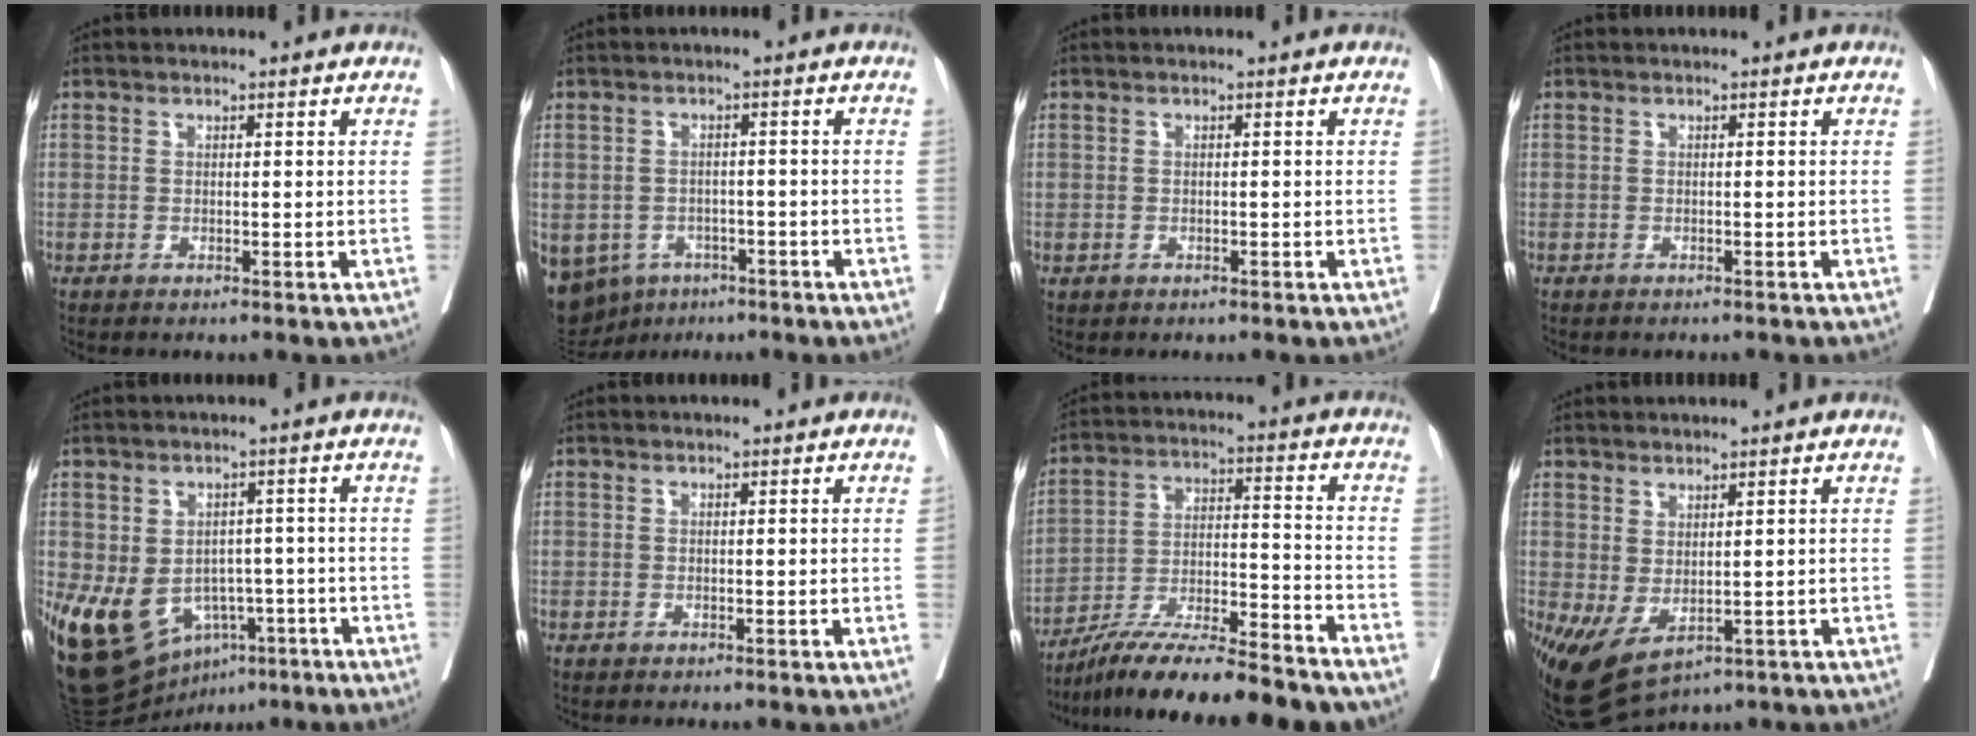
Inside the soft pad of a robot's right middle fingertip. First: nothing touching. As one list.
[{"total": 17.3, "force": [-8.3, 13.5, 6.8], "torque": [-0.215, -0.004, -0.107]}, {"total": 0.5, "force": [-0.2, 0.5, 0.1], "torque": [-0.003, 0.003, 0.000]}, {"total": 1.1, "force": [-1.0, 0.3, 0.3], "torque": [-0.007, -0.002, -0.016]}, {"total": 15.2, "force": [-6.3, 11.0, 8.4], "torque": [-0.165, 0.010, -0.079]}, {"total": 0.0}, {"total": 17.3, "force": [-14.7, 1.4, 9.0], "torque": [-0.161, -0.010, -0.250]}, {"total": 7.0, "force": [-2.3, 3.1, 5.9], "torque": [-0.103, -0.010, -0.017]}]